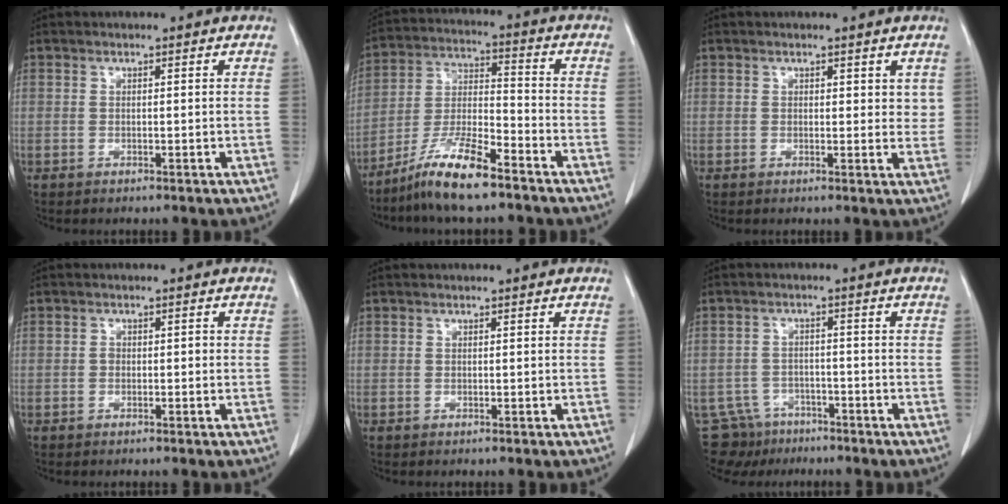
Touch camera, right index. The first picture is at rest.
{"total": 11.0, "force": [-8.1, 1.4, 7.3], "torque": [-0.146, -0.016, -0.156]}
{"total": 2.4, "force": [1.2, 1.6, 1.4], "torque": [0.000, -0.007, 0.013]}
{"total": 1.0, "force": [-0.2, 0.7, 0.7], "torque": [-0.008, 0.004, -0.003]}
{"total": 0.0}
{"total": 6.6, "force": [-5.0, 4.2, 0.1], "torque": [0.004, 0.015, -0.079]}